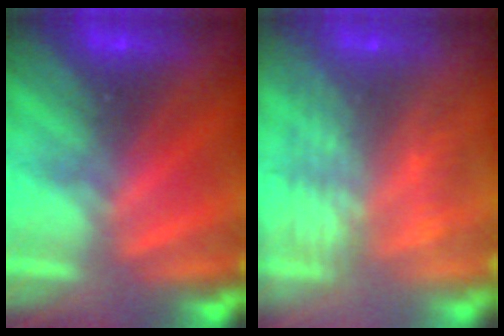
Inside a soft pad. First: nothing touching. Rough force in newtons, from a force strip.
{"total": 6.8}